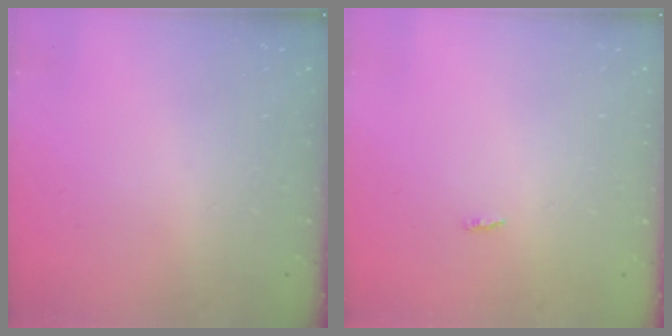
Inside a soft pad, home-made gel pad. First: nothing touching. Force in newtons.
{"total": 1.8, "press": 1.8, "slide": 0.2}